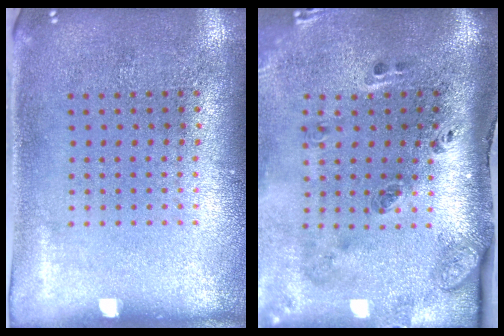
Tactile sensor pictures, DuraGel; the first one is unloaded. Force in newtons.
{"total": 3.3, "press": 2.0, "slide": 2.6}